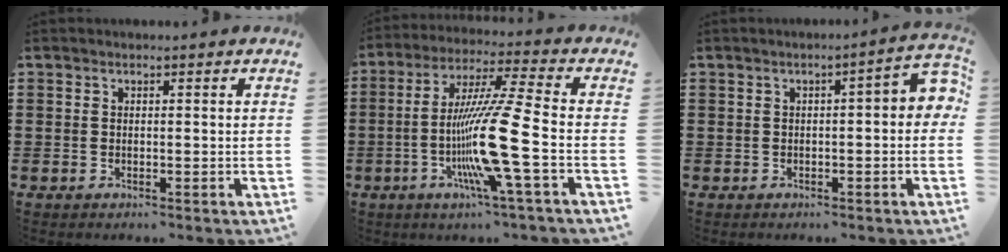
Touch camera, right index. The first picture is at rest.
{"total": 14.5, "force": [-4.2, -0.8, 13.8], "torque": [-0.282, -0.020, -0.089]}
{"total": 3.1, "force": [-0.5, 0.7, 2.9], "torque": [-0.044, 0.001, -0.013]}